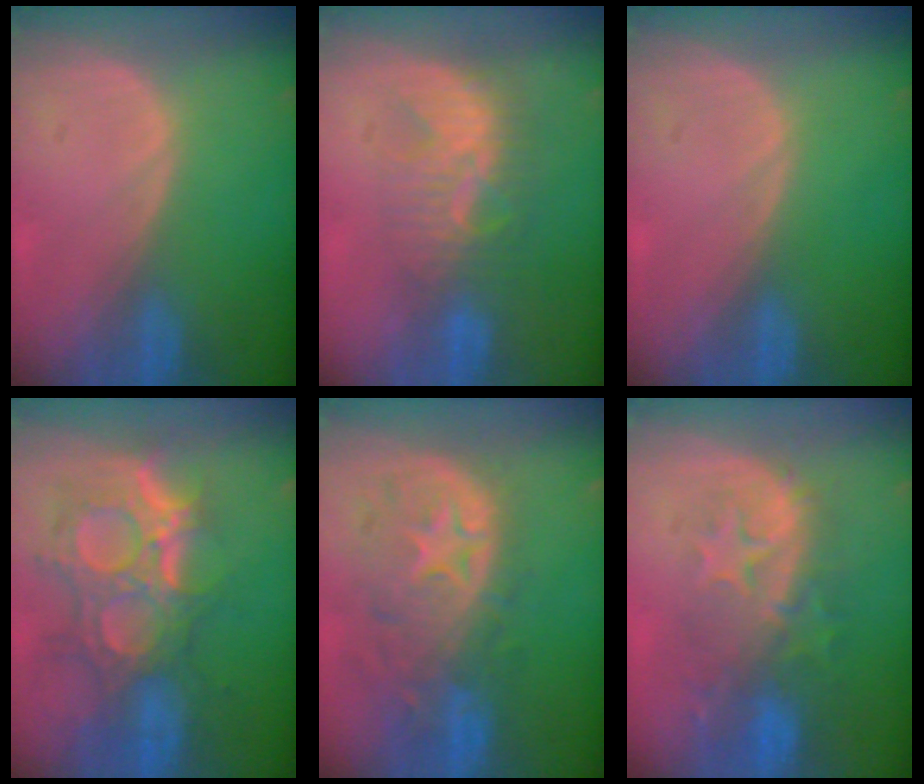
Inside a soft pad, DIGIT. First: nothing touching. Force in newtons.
{"total": 7.8, "press": 7.2, "slide": 2.8}
{"total": 0.0}
{"total": 12.0, "press": 10.7, "slide": 5.3}
{"total": 11.1, "press": 9.8, "slide": 5.2}
{"total": 9.7, "press": 9.1, "slide": 3.2}